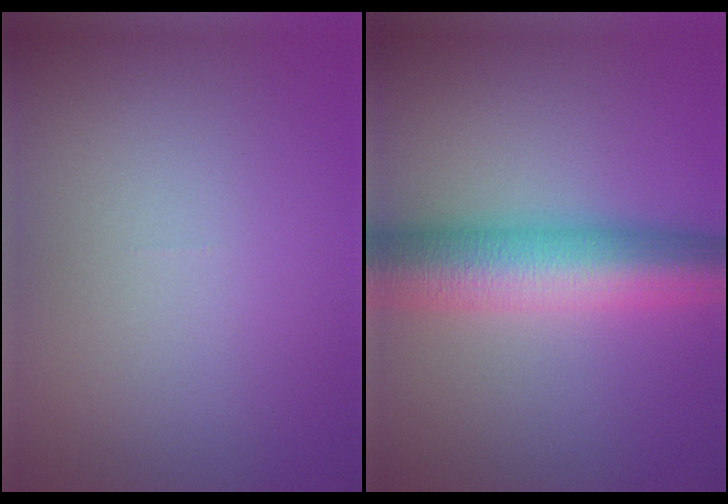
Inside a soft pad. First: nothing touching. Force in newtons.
{"total": 8.9, "press": 8.9, "slide": 0.2}